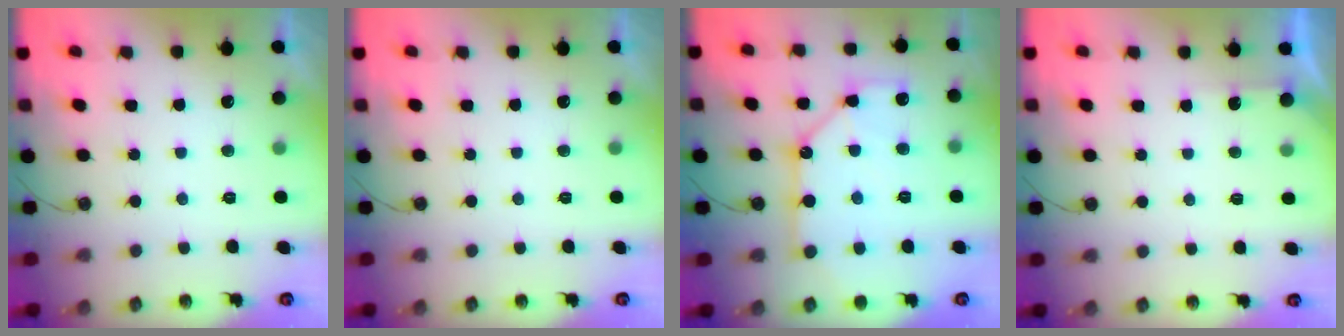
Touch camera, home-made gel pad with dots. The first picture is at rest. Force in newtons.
{"total": 0.0}
{"total": 13.7, "press": 13.6, "slide": 1.6}
{"total": 1.7, "press": 1.7, "slide": 0.3}